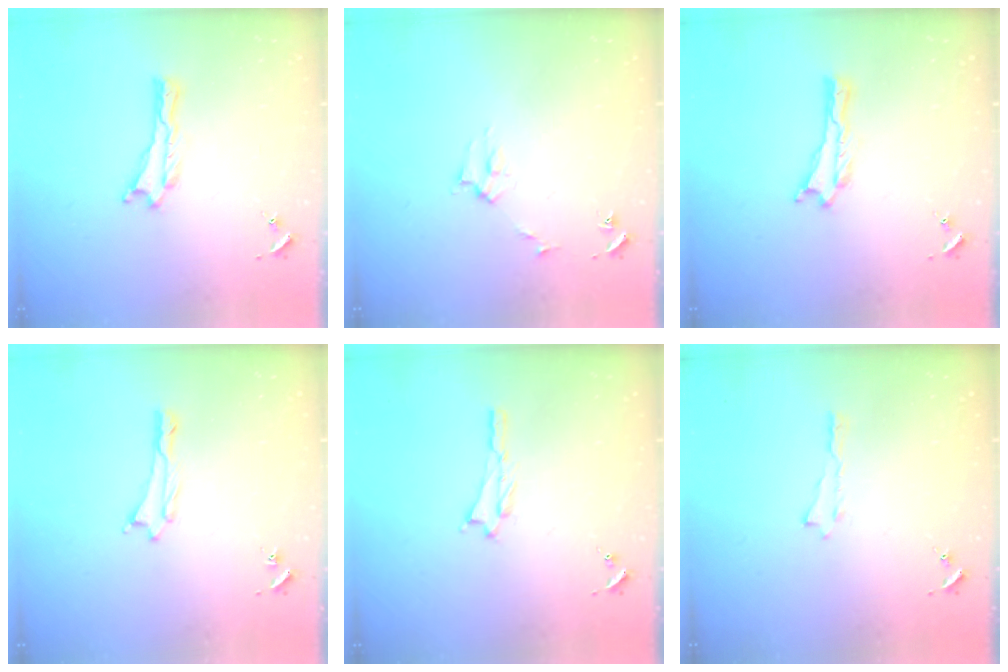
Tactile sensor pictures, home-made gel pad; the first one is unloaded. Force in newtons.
{"total": 2.7, "press": 2.7, "slide": 0.3}
{"total": 0.0}
{"total": 0.6, "press": 0.5, "slide": 0.2}
{"total": 0.8, "press": 0.8, "slide": 0.2}
{"total": 0.0}